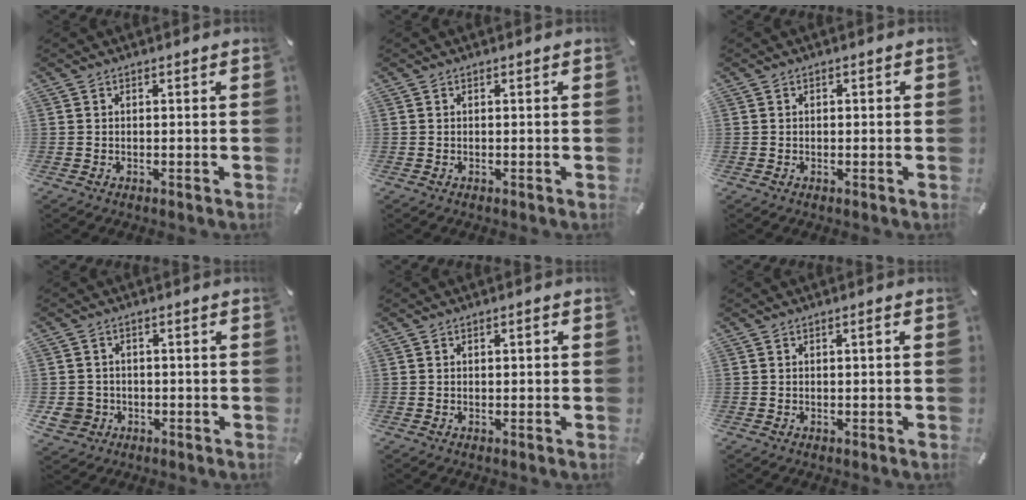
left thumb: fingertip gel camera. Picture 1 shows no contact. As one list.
[{"total": 0.0}, {"total": 0.5, "force": [-0.1, 0.4, 0.3], "torque": [-0.005, 0.002, -0.002]}, {"total": 5.1, "force": [-1.4, 4.7, 1.2], "torque": [-0.042, 0.005, -0.026]}, {"total": 0.9, "force": [0.1, 0.5, 0.7], "torque": [-0.013, 0.004, 0.000]}, {"total": 0.8, "force": [0.1, 0.1, 0.8], "torque": [-0.015, 0.002, 0.002]}]